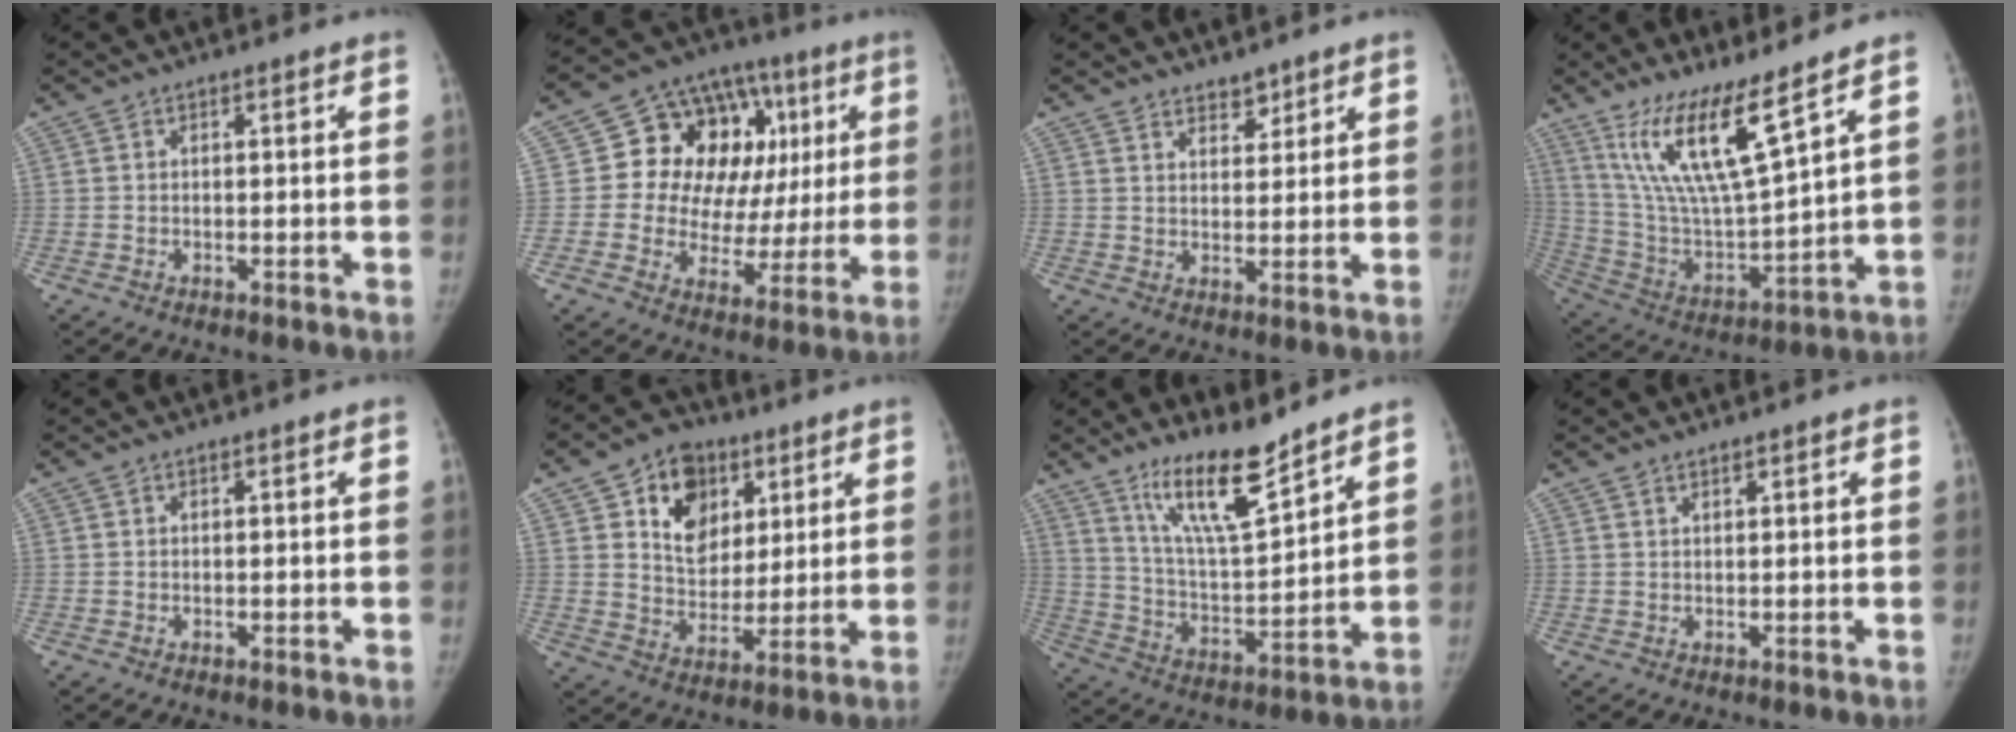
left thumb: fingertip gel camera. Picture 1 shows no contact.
{"total": 20.8, "force": [4.1, 15.0, 13.8], "torque": [-0.128, 0.033, 0.069]}
{"total": 8.8, "force": [7.0, 3.2, 4.3], "torque": [-0.051, -0.053, 0.136]}
{"total": 16.8, "force": [11.0, 2.6, 12.4], "torque": [-0.222, -0.068, 0.222]}
{"total": 0.0}
{"total": 13.9, "force": [5.9, 10.6, 6.9], "torque": [-0.063, -0.022, 0.102]}
{"total": 14.7, "force": [10.9, 3.1, 9.4], "torque": [-0.146, -0.077, 0.206]}
{"total": 1.0, "force": [0.9, 0.3, 0.3], "torque": [-0.001, -0.006, 0.017]}